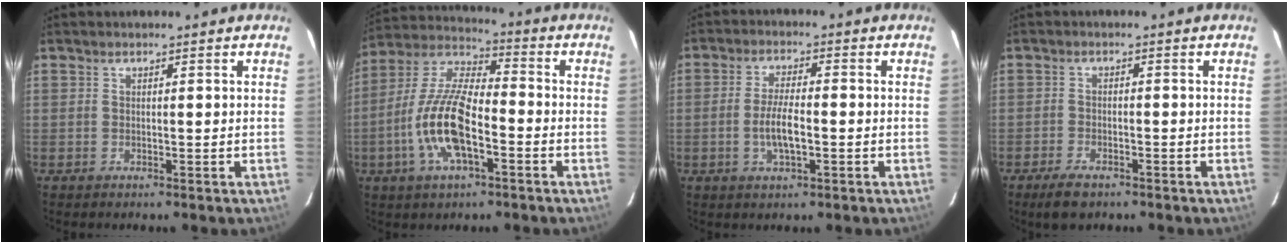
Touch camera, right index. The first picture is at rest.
{"total": 14.8, "force": [-5.0, 5.4, 12.9], "torque": [-0.269, -0.002, -0.100]}
{"total": 5.8, "force": [-1.5, 1.7, 5.3], "torque": [-0.106, -0.002, -0.027]}
{"total": 4.8, "force": [-3.5, 2.0, 2.5], "torque": [-0.066, -0.008, -0.062]}